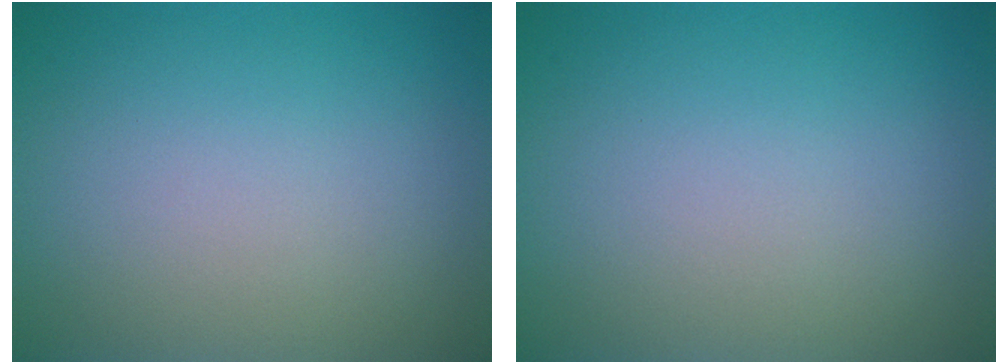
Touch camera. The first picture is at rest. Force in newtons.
{"total": 0.0}